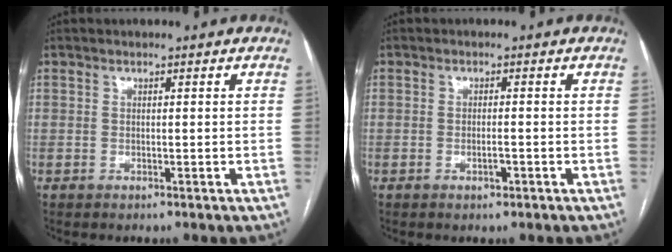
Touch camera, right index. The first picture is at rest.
{"total": 1.4, "force": [-0.7, 0.4, 1.2], "torque": [-0.022, -0.001, -0.009]}